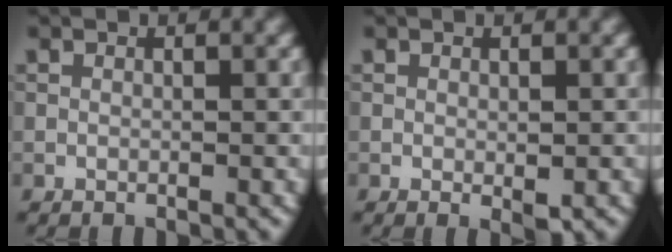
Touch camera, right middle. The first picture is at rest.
{"total": 1.1, "force": [-0.1, 0.3, 1.1], "torque": [-0.014, -0.005, -0.001]}